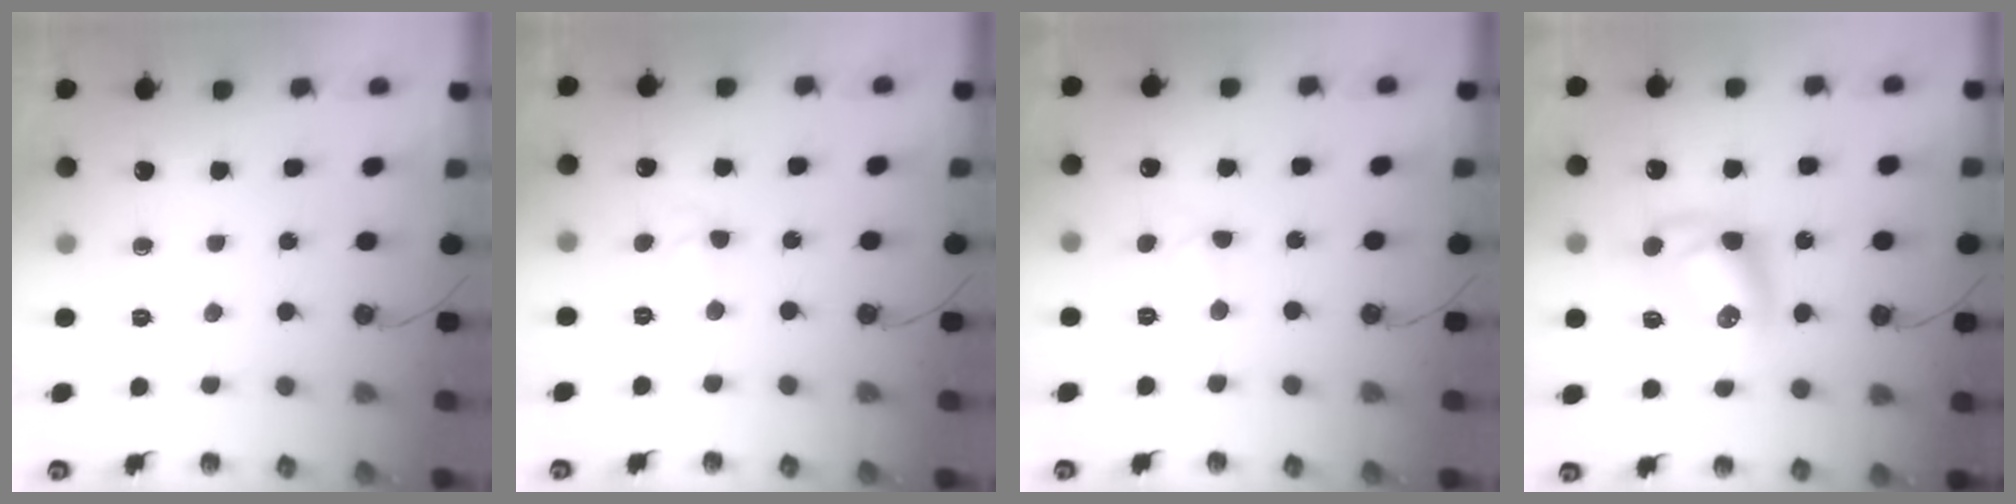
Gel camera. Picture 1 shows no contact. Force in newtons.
{"total": 5.0, "press": 3.8, "slide": 3.3}
{"total": 3.9, "press": 3.8, "slide": 0.6}
{"total": 9.2, "press": 9.2, "slide": 0.4}